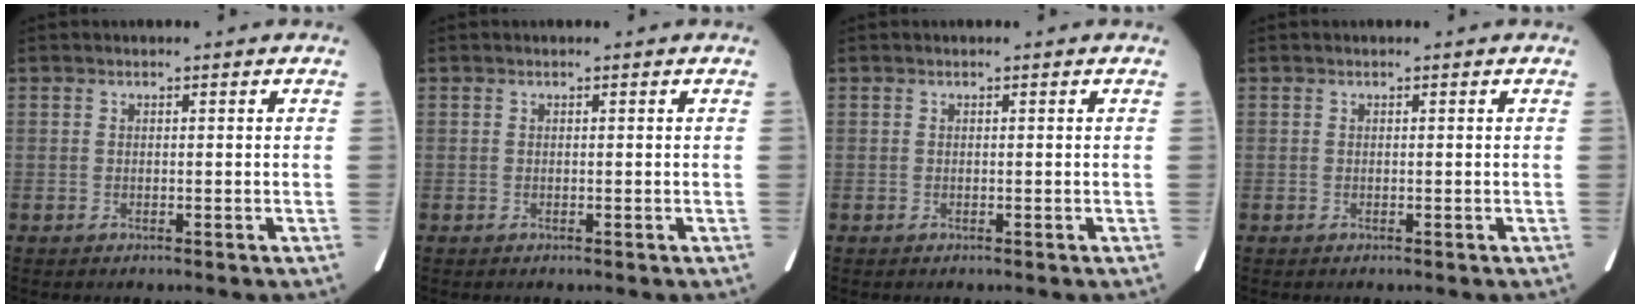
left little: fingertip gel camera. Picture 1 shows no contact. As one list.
[{"total": 0.0}, {"total": 0.0}, {"total": 0.0}]